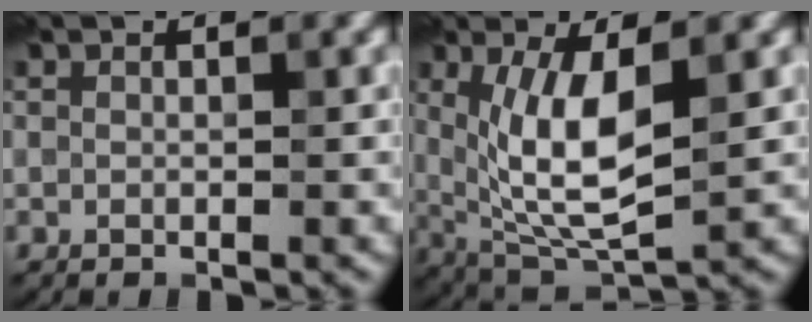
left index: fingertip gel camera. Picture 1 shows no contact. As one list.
[{"total": 7.3, "force": [0.8, 2.8, 6.7], "torque": [-0.136, -0.014, 0.021]}]